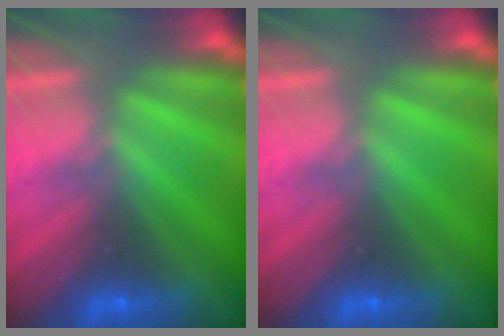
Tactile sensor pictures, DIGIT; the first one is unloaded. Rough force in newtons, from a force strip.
{"total": 0.0}